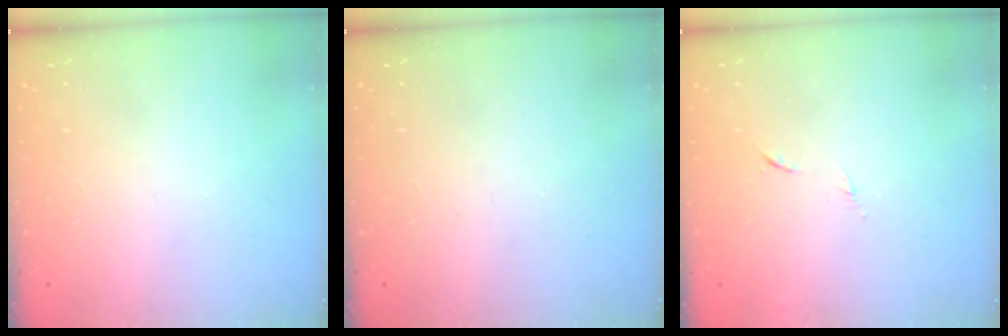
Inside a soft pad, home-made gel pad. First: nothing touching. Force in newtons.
{"total": 0.0}
{"total": 5.4, "press": 5.3, "slide": 0.7}